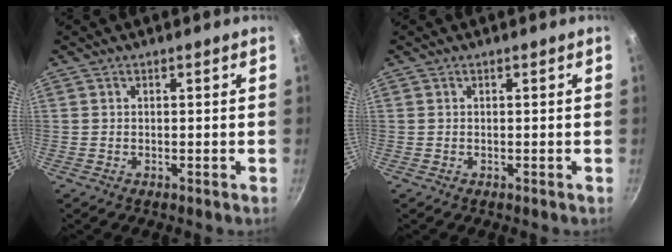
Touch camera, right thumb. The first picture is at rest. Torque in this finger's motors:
{"motor_torque": [0.02, 0.03, 0.02, -0.02, 0.00]}